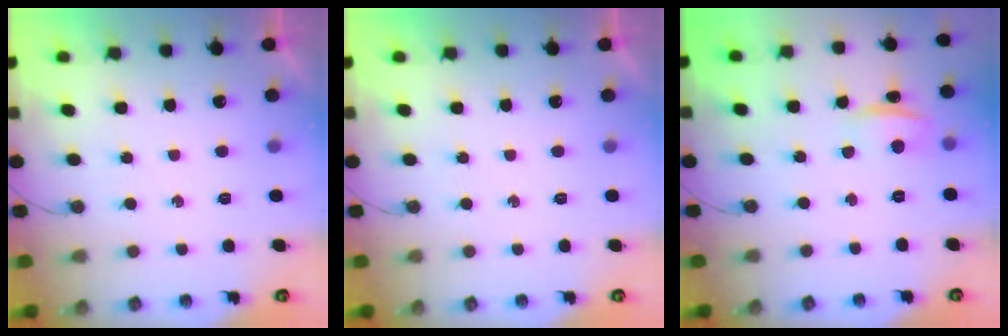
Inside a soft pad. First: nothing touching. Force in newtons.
{"total": 0.0}
{"total": 1.6, "press": 1.4, "slide": 0.7}